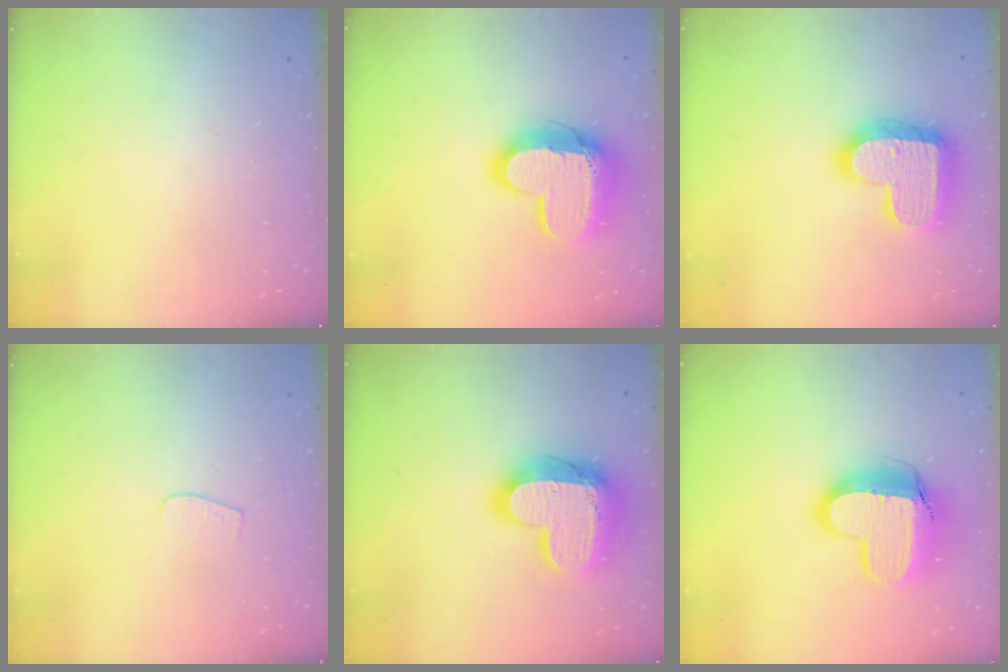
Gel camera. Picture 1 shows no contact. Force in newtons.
{"total": 17.4, "press": 17.3, "slide": 1.3}
{"total": 19.9, "press": 19.9, "slide": 1.3}
{"total": 3.7, "press": 3.7, "slide": 0.3}
{"total": 24.2, "press": 24.2, "slide": 1.6}
{"total": 14.6, "press": 14.5, "slide": 1.1}